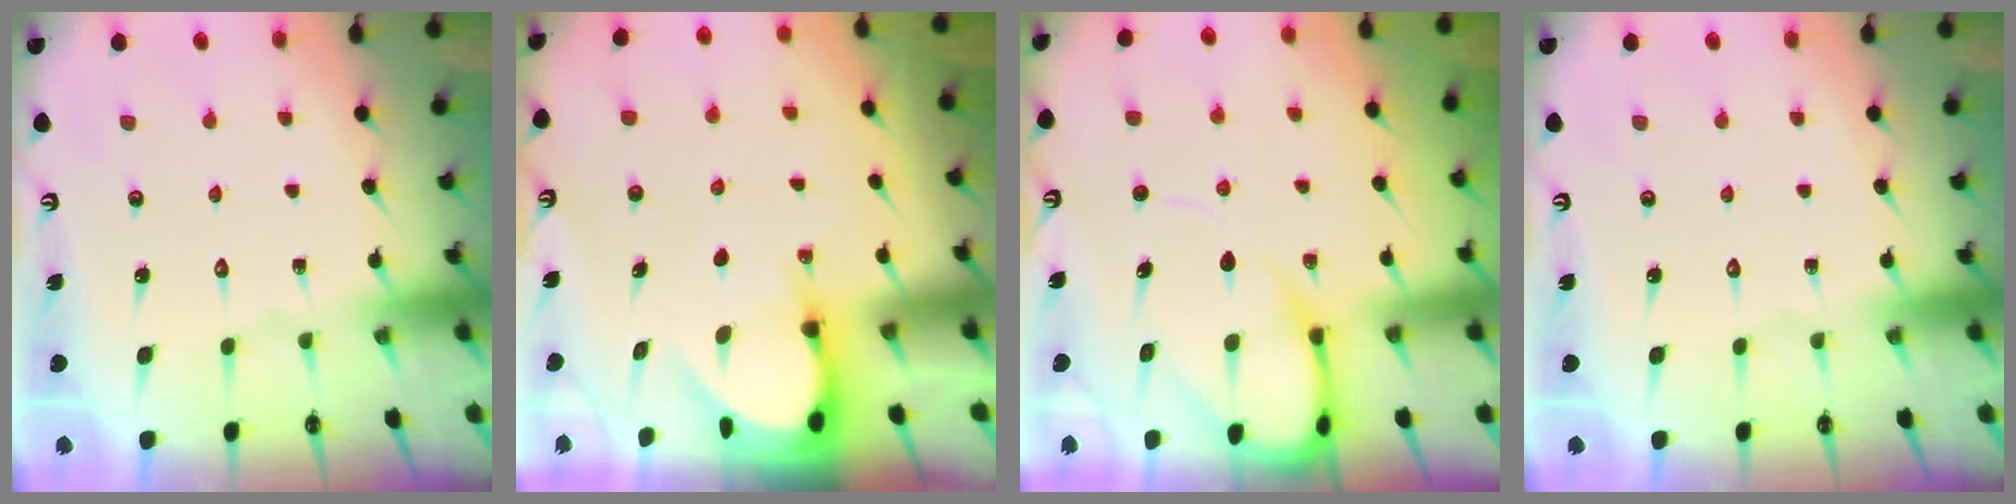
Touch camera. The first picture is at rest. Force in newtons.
{"total": 4.7, "press": 4.6, "slide": 0.5}
{"total": 8.7, "press": 8.6, "slide": 1.2}
{"total": 0.0}